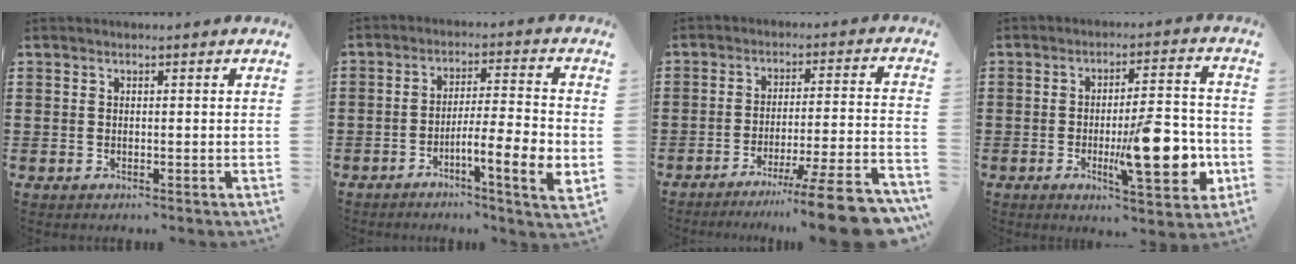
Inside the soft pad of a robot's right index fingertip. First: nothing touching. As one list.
[{"total": 8.1, "force": [-3.4, 0.9, 7.3], "torque": [-0.113, -0.005, -0.059]}, {"total": 10.6, "force": [-8.2, -0.4, 6.8], "torque": [-0.096, 0.009, -0.153]}, {"total": 13.4, "force": [-3.2, 3.7, 12.5], "torque": [-0.185, -0.007, -0.050]}]